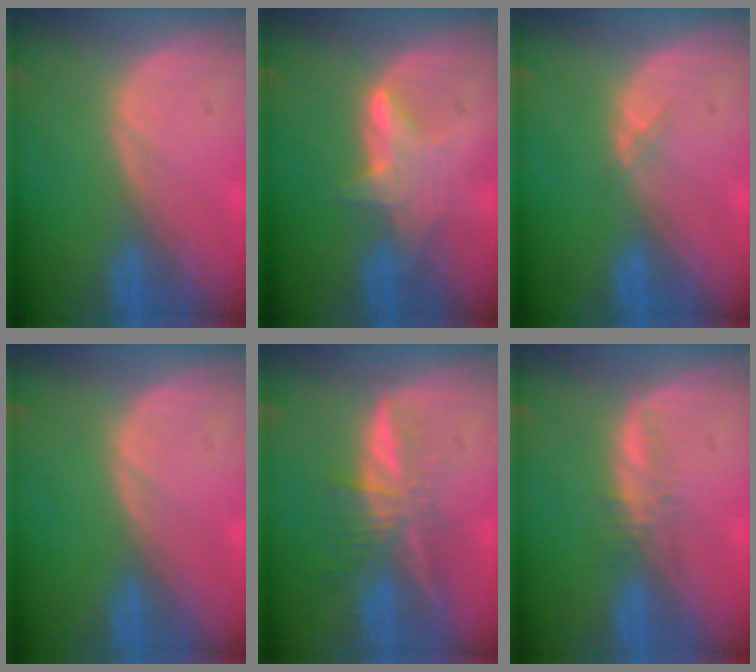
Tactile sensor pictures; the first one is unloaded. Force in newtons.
{"total": 4.3, "press": 4.3, "slide": 0.4}
{"total": 0.6, "press": 0.6, "slide": 0.1}
{"total": 0.0}
{"total": 6.7, "press": 5.8, "slide": 3.3}
{"total": 2.0, "press": 1.8, "slide": 0.6}